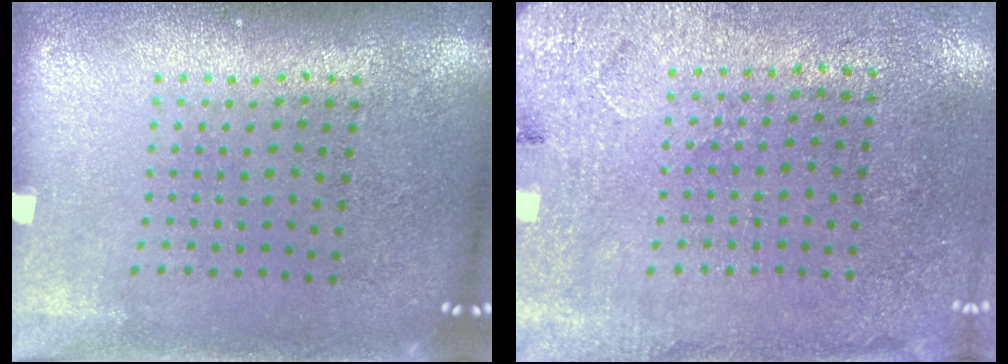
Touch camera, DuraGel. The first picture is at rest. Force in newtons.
{"total": 2.7, "press": 2.2, "slide": 1.6}